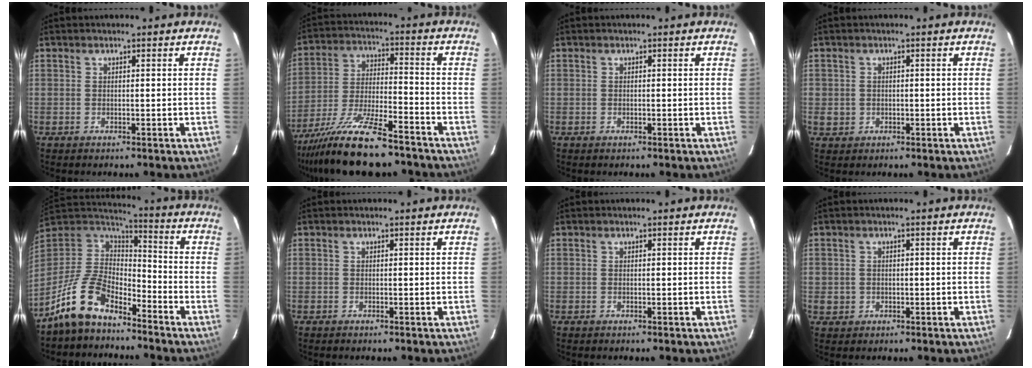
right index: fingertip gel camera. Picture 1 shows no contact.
{"total": 15.0, "force": [-12.0, 1.8, 8.8], "torque": [-0.173, -0.020, -0.213]}
{"total": 0.0}
{"total": 2.1, "force": [-0.2, 2.0, 0.5], "torque": [-0.007, 0.003, 0.004]}
{"total": 11.4, "force": [-8.5, 5.2, 5.5], "torque": [-0.128, 0.026, -0.169]}
{"total": 0.0}
{"total": 0.0}
{"total": 1.3, "force": [-0.2, 1.2, 0.3], "torque": [-0.005, 0.003, 0.003]}